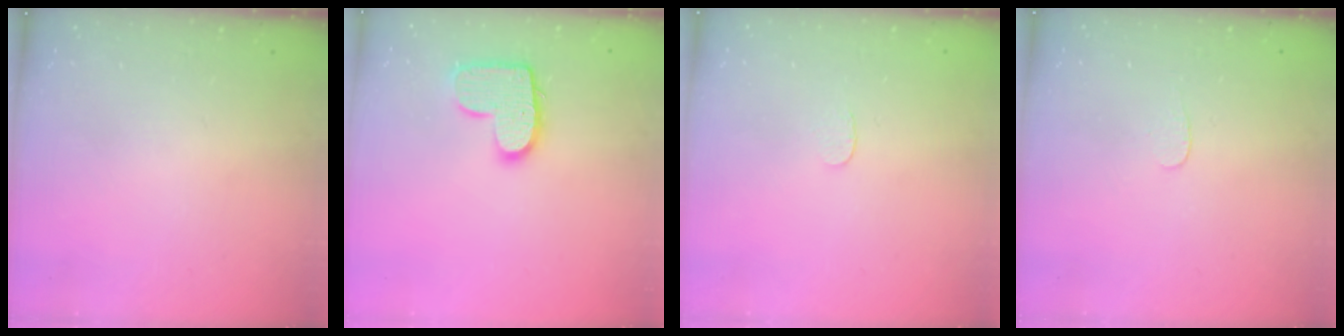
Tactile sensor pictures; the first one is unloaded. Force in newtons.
{"total": 12.0, "press": 11.9, "slide": 0.6}
{"total": 3.0, "press": 3.0, "slide": 0.2}
{"total": 3.0, "press": 3.0, "slide": 0.2}